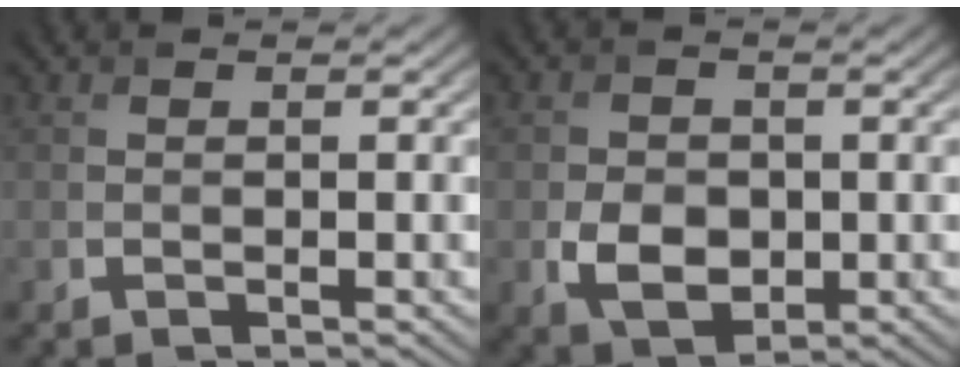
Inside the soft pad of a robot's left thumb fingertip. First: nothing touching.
{"total": 4.6, "force": [-0.9, 3.6, 2.8], "torque": [-0.056, -0.010, -0.016]}